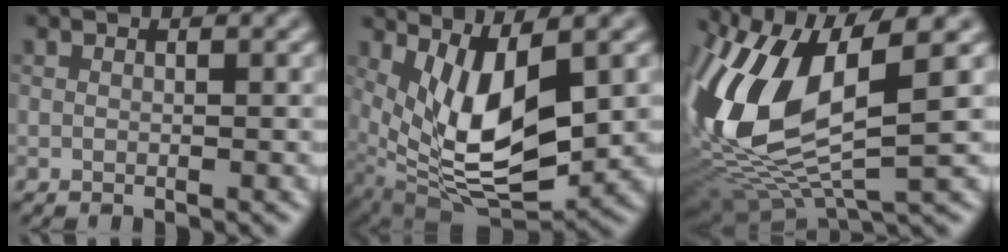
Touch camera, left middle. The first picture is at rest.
{"total": 8.4, "force": [1.3, 3.3, 7.6], "torque": [-0.158, -0.015, 0.040]}
{"total": 12.3, "force": [0.8, 5.1, 11.1], "torque": [-0.262, -0.002, 0.024]}